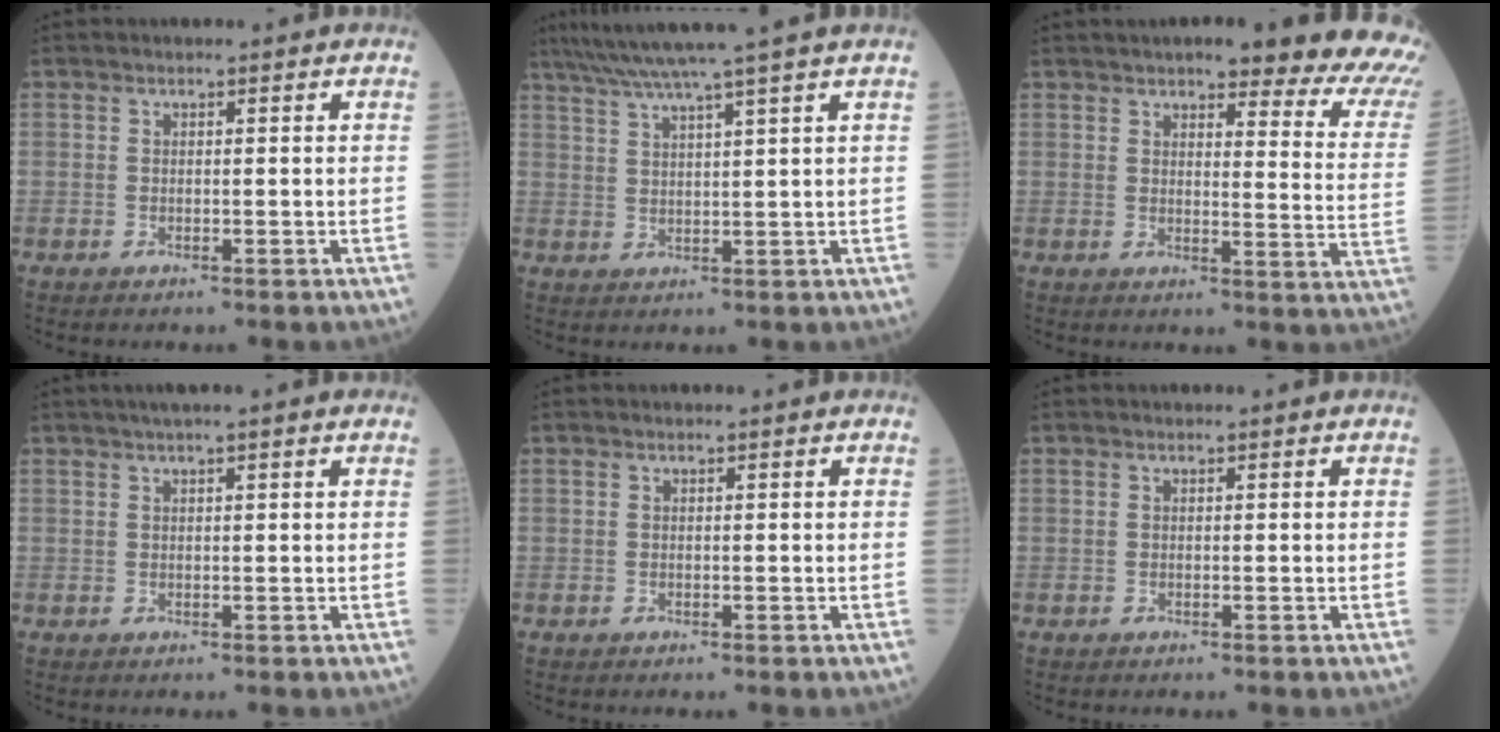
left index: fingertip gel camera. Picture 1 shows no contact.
{"total": 9.0, "force": [7.3, -2.5, 4.6], "torque": [-0.076, 0.009, 0.113]}
{"total": 19.1, "force": [16.3, 2.4, 9.7], "torque": [-0.102, -0.053, 0.170]}
{"total": 3.3, "force": [2.4, -0.2, 2.3], "torque": [-0.035, 0.023, 0.038]}
{"total": 0.0}
{"total": 0.0}